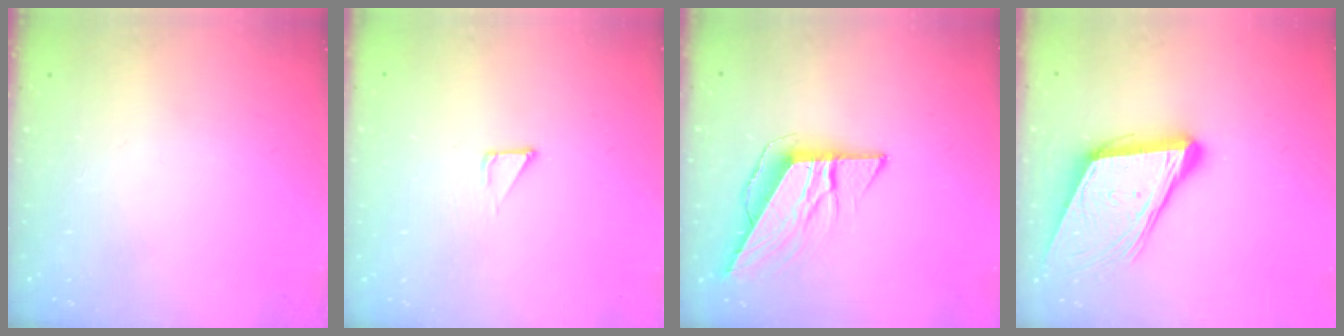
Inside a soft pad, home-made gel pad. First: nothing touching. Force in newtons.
{"total": 2.1, "press": 2.1, "slide": 0.1}
{"total": 8.7, "press": 8.7, "slide": 0.3}
{"total": 14.7, "press": 14.2, "slide": 3.9}